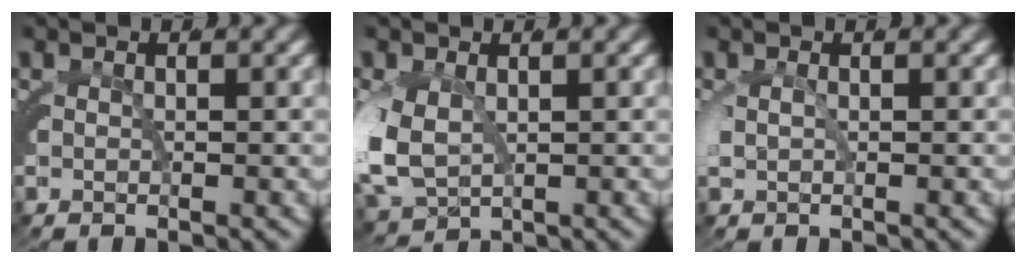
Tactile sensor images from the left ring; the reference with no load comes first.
{"total": 5.0, "force": [-0.4, 3.9, 3.1], "torque": [-0.103, -0.035, 0.017]}
{"total": 0.7, "force": [0.0, 0.0, 0.7], "torque": [-0.033, -0.007, 0.009]}